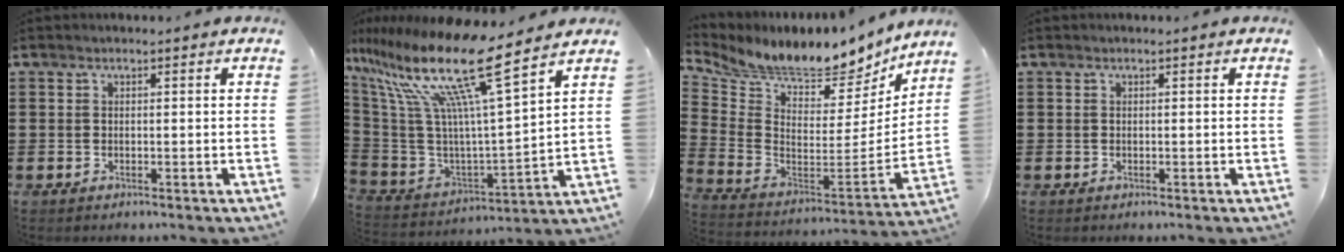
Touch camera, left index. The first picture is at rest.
{"total": 17.0, "force": [11.0, 1.8, 12.8], "torque": [-0.272, -0.067, 0.170]}
{"total": 7.0, "force": [6.7, 1.3, 1.7], "torque": [-0.064, -0.068, 0.111]}
{"total": 0.0}